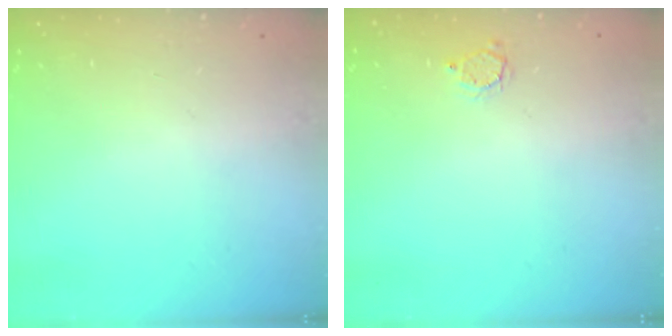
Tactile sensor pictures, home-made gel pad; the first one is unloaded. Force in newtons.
{"total": 2.6, "press": 2.6, "slide": 0.2}